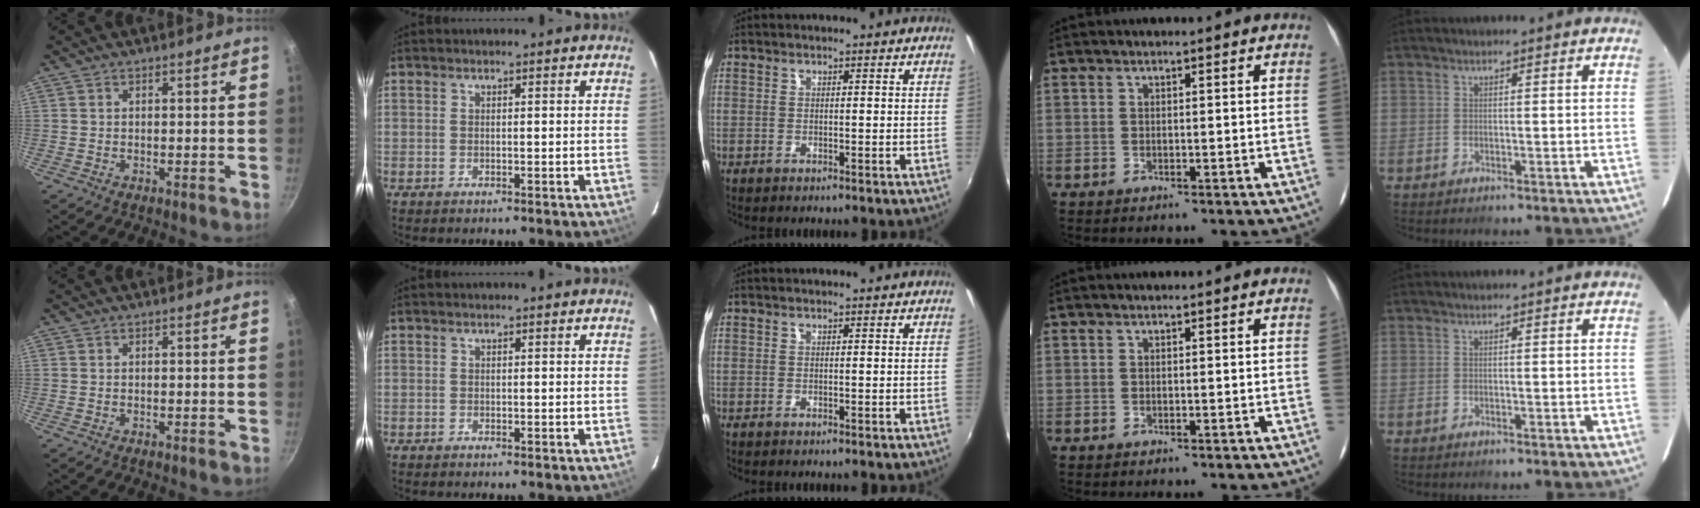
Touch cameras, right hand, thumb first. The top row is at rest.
{}